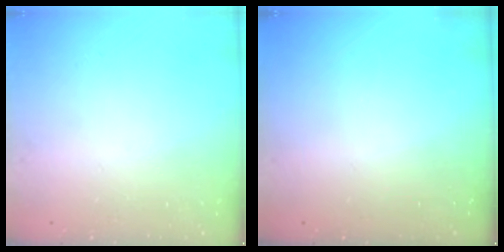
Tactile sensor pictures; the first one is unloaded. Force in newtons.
{"total": 0.0}